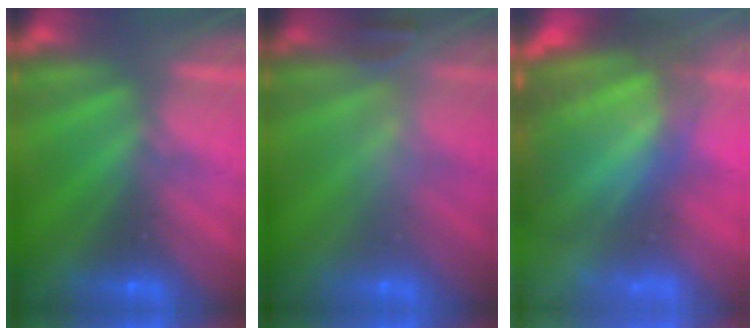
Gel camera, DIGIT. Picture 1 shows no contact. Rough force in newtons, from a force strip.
{"total": 2.4}
{"total": 11.0}